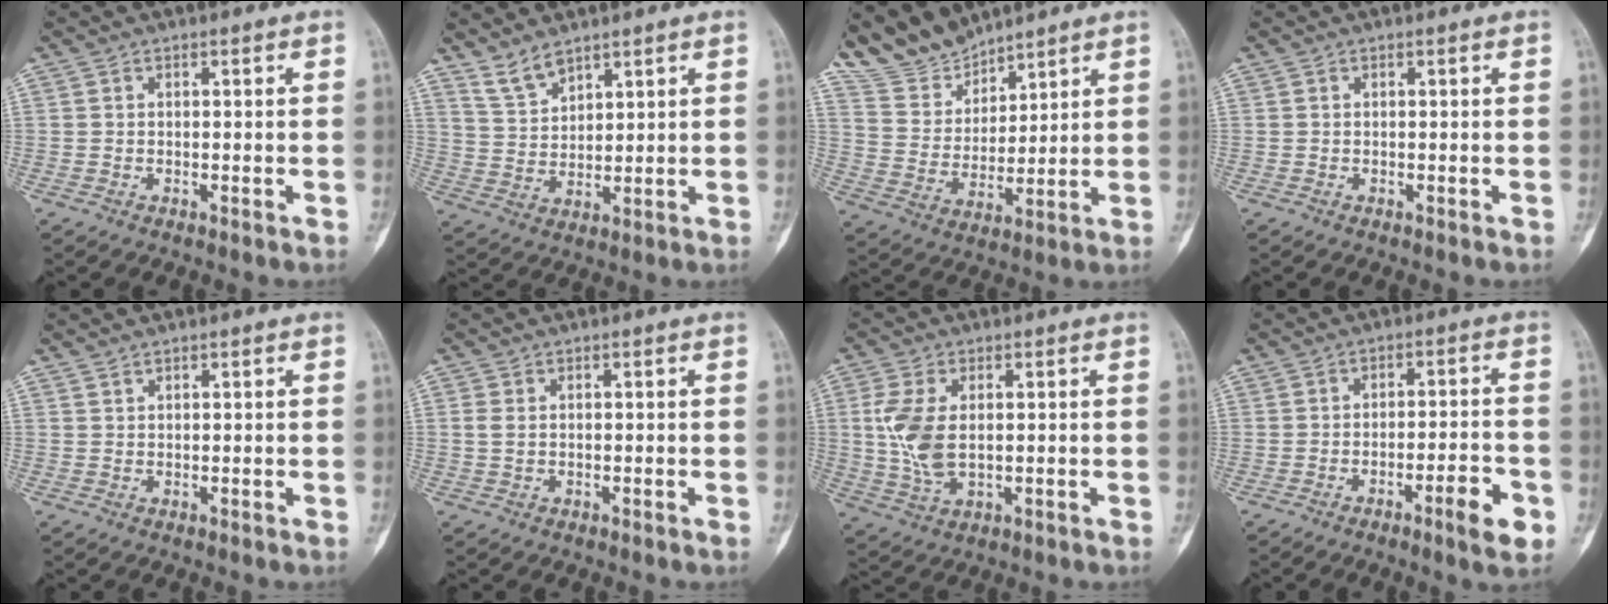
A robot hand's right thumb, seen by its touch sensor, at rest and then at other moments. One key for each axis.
{"total": 5.2, "fx": 4.4, "fy": 2.0, "fz": 1.9, "tx": -0.029, "ty": -0.028, "tz": 0.097}
{"total": 9.4, "fx": 8.7, "fy": 3.3, "fz": 0.7, "tx": -0.001, "ty": -0.051, "tz": 0.187}
{"total": 0.0}
{"total": 0.7, "fx": 0.7, "fy": 0.2, "fz": 0.1, "tx": -0.002, "ty": -0.006, "tz": 0.013}
{"total": 1.5, "fx": 0.2, "fy": 1.0, "fz": 1.1, "tx": -0.027, "ty": 0.000, "tz": 0.003}
{"total": 8.7, "fx": 0.9, "fy": 4.8, "fz": 7.1, "tx": -0.159, "ty": -0.006, "tz": 0.023}
{"total": 7.1, "fx": -3.4, "fy": 1.4, "fz": 6.1, "tx": -0.085, "ty": 0.021, "tz": -0.046}